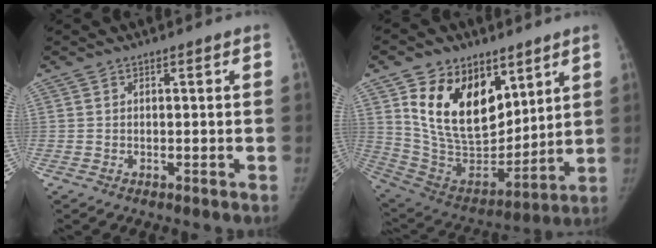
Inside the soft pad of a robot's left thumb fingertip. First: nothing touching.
{"total": 21.1, "force": [9.7, 13.4, 13.2], "torque": [-0.185, -0.052, 0.191]}